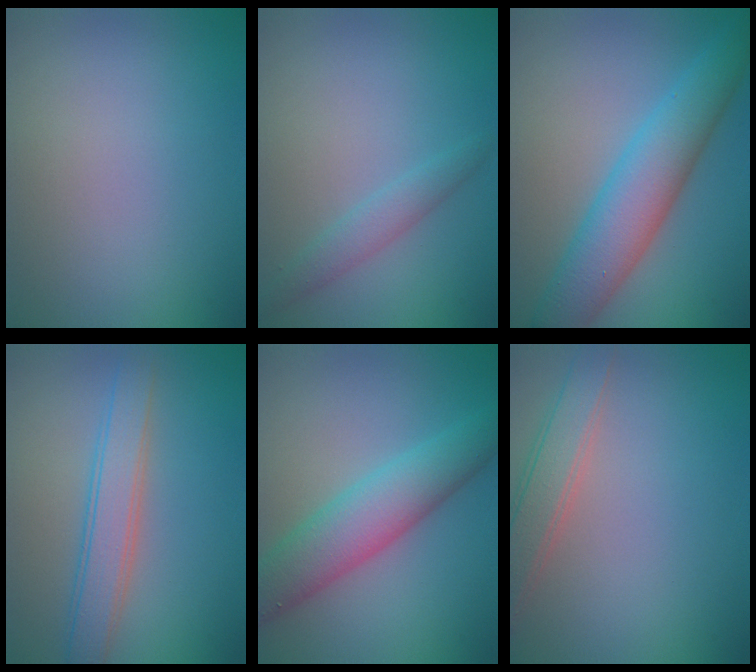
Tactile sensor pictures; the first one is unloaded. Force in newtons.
{"total": 1.8, "press": 1.8, "slide": 0.1}
{"total": 6.7, "press": 6.7, "slide": 0.1}
{"total": 3.6, "press": 3.6, "slide": 0.1}
{"total": 6.0, "press": 6.0, "slide": 0.1}
{"total": 3.3, "press": 3.3, "slide": 0.1}